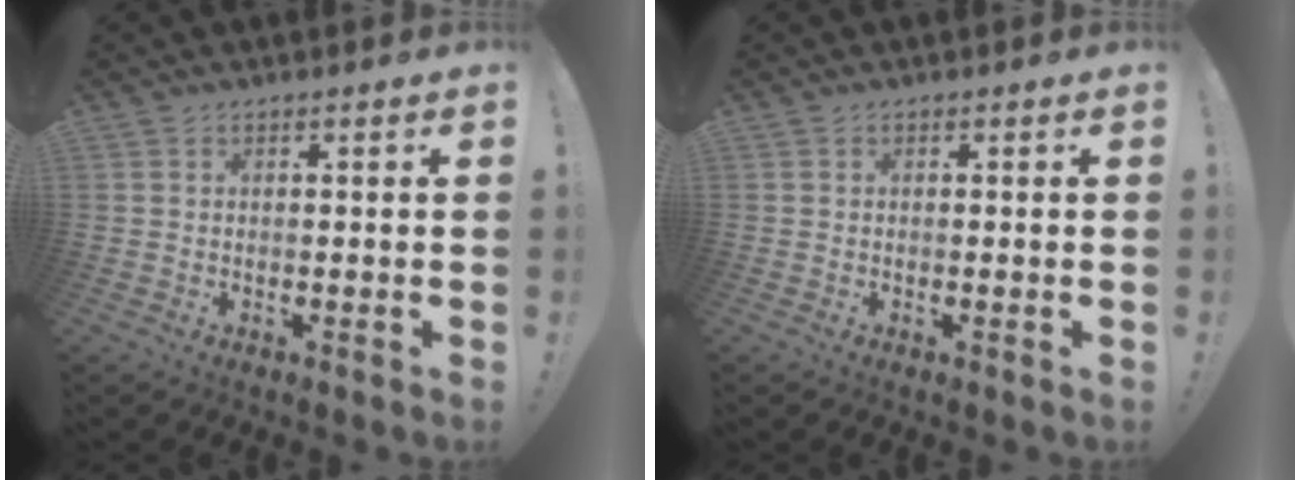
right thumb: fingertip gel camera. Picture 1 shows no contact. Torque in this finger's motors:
{"motor_torque": [0.08, -0.49, -0.26, 0.18, 0.05]}